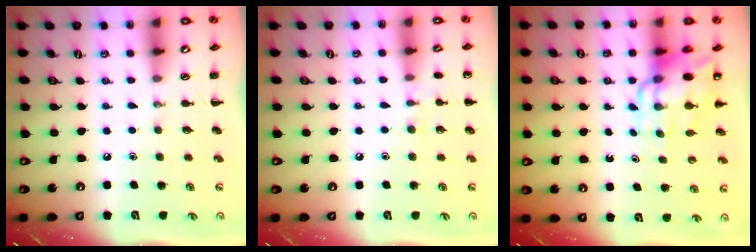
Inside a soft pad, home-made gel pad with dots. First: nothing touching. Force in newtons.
{"total": 6.0, "press": 5.7, "slide": 1.9}
{"total": 11.0, "press": 10.5, "slide": 3.4}